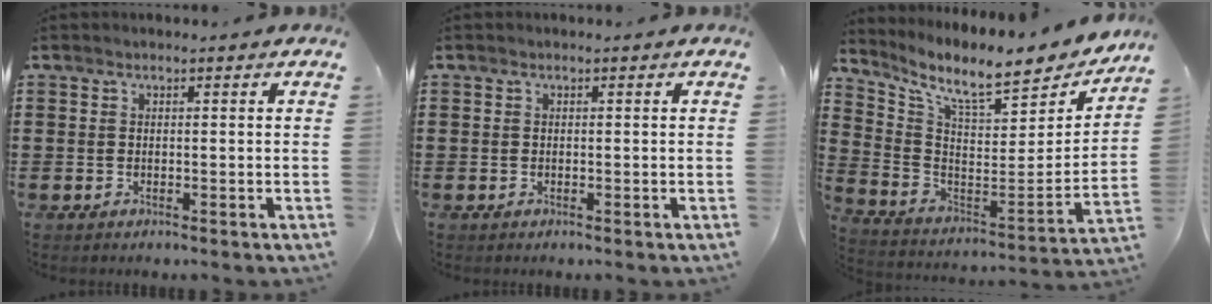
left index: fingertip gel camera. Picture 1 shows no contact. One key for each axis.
{"total": 0.0}
{"total": 10.2, "fx": 8.6, "fy": 1.4, "fz": 5.3, "tx": -0.117, "ty": -0.076, "tz": 0.139}